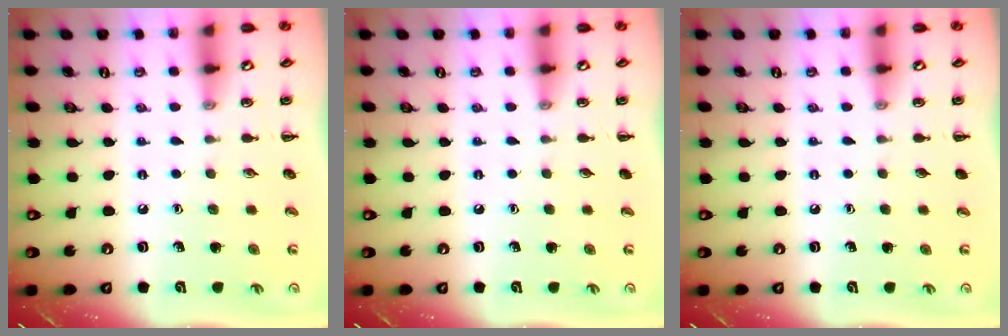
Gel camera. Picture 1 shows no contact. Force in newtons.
{"total": 0.0}
{"total": 0.0}